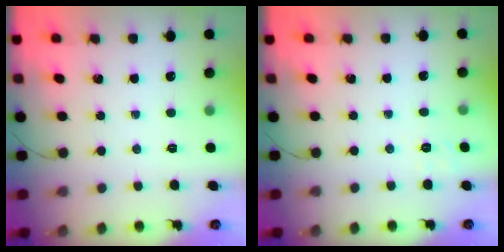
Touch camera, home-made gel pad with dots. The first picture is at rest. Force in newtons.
{"total": 1.9, "press": 0.8, "slide": 1.7}